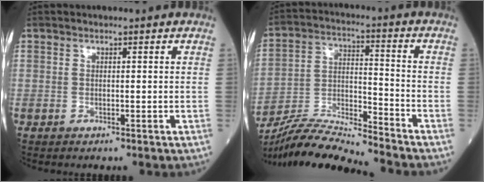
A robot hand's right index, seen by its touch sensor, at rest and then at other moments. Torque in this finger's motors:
{"motor_torque": [0.06, -1.02, 0.30, 0.08]}